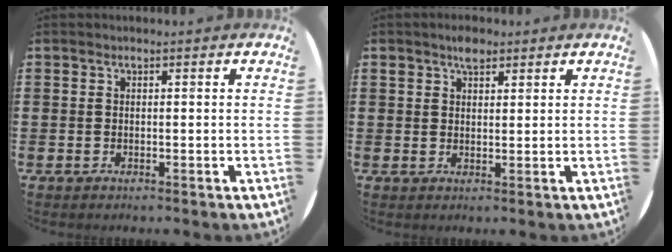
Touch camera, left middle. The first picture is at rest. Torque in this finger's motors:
{"motor_torque": [0.47, -0.39, 0.05, 0.07]}